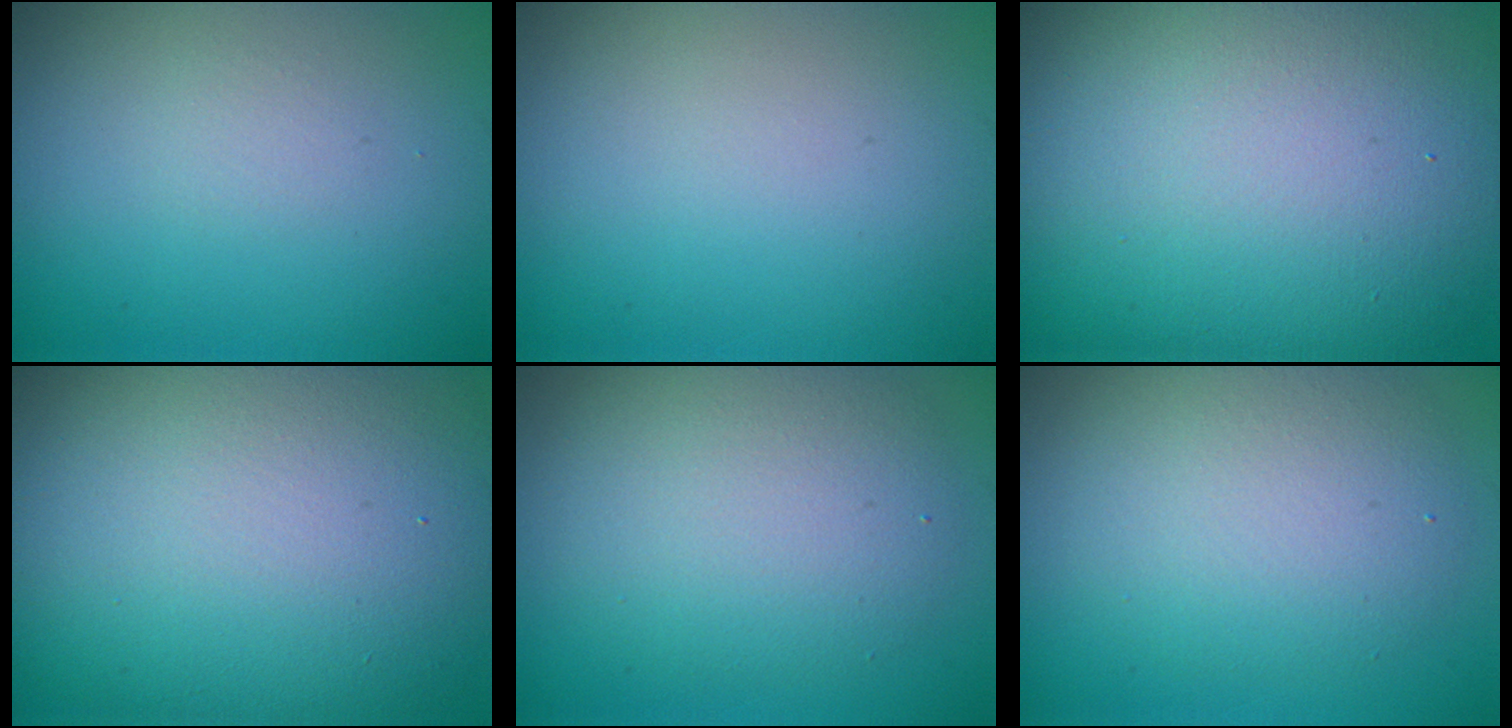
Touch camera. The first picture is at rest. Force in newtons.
{"total": 0.0}
{"total": 18.3, "press": 18.2, "slide": 1.6}
{"total": 16.8, "press": 16.7, "slide": 1.1}
{"total": 5.5, "press": 5.4, "slide": 0.4}
{"total": 5.2, "press": 5.2, "slide": 0.2}